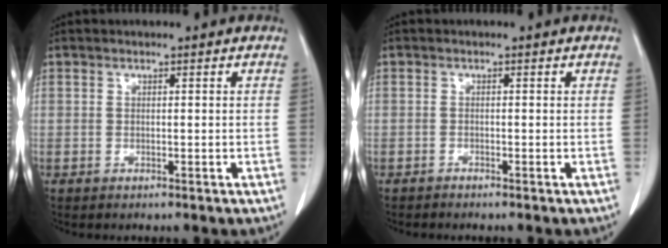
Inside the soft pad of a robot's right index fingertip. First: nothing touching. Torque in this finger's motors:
{"motor_torque": [0.03, -0.11, 0.00, 0.01]}